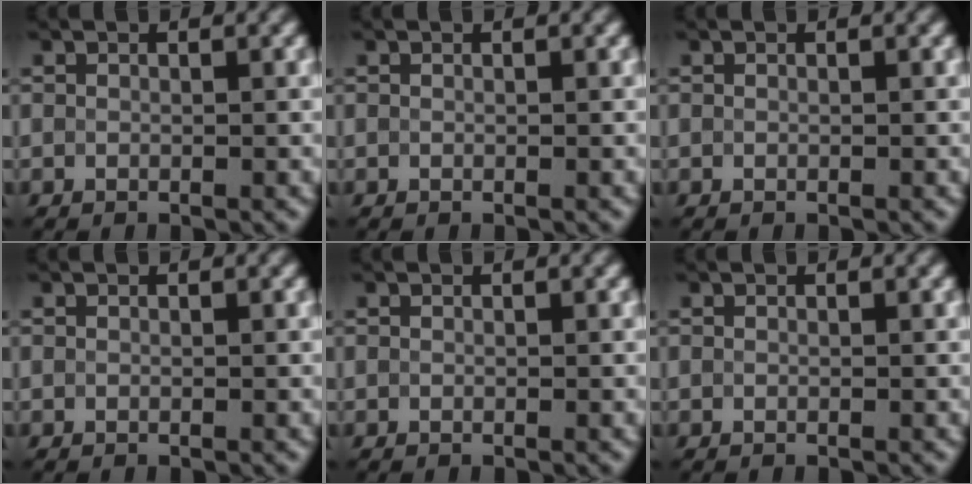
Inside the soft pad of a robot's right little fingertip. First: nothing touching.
{"total": 0.0}
{"total": 0.0}
{"total": 0.0}
{"total": 0.0}
{"total": 0.0}